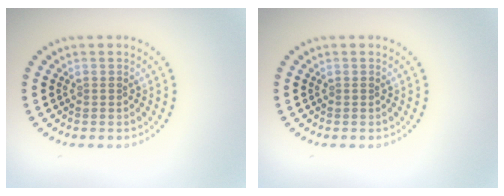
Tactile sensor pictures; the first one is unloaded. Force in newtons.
{"total": 0.0}